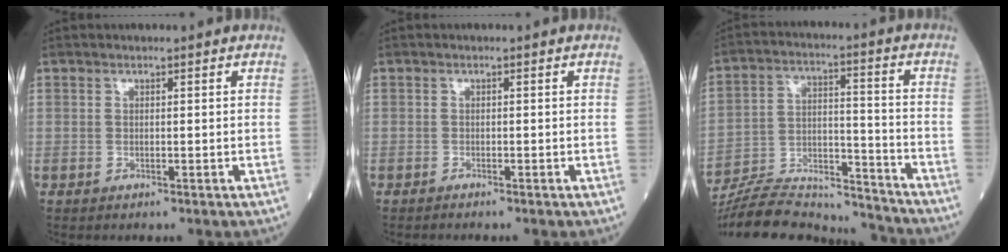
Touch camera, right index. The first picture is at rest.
{"total": 0.6, "force": [-0.6, -0.1, 0.1], "torque": [-0.005, -0.002, -0.012]}
{"total": 19.0, "force": [-18.4, 2.6, 3.9], "torque": [-0.089, 0.018, -0.295]}